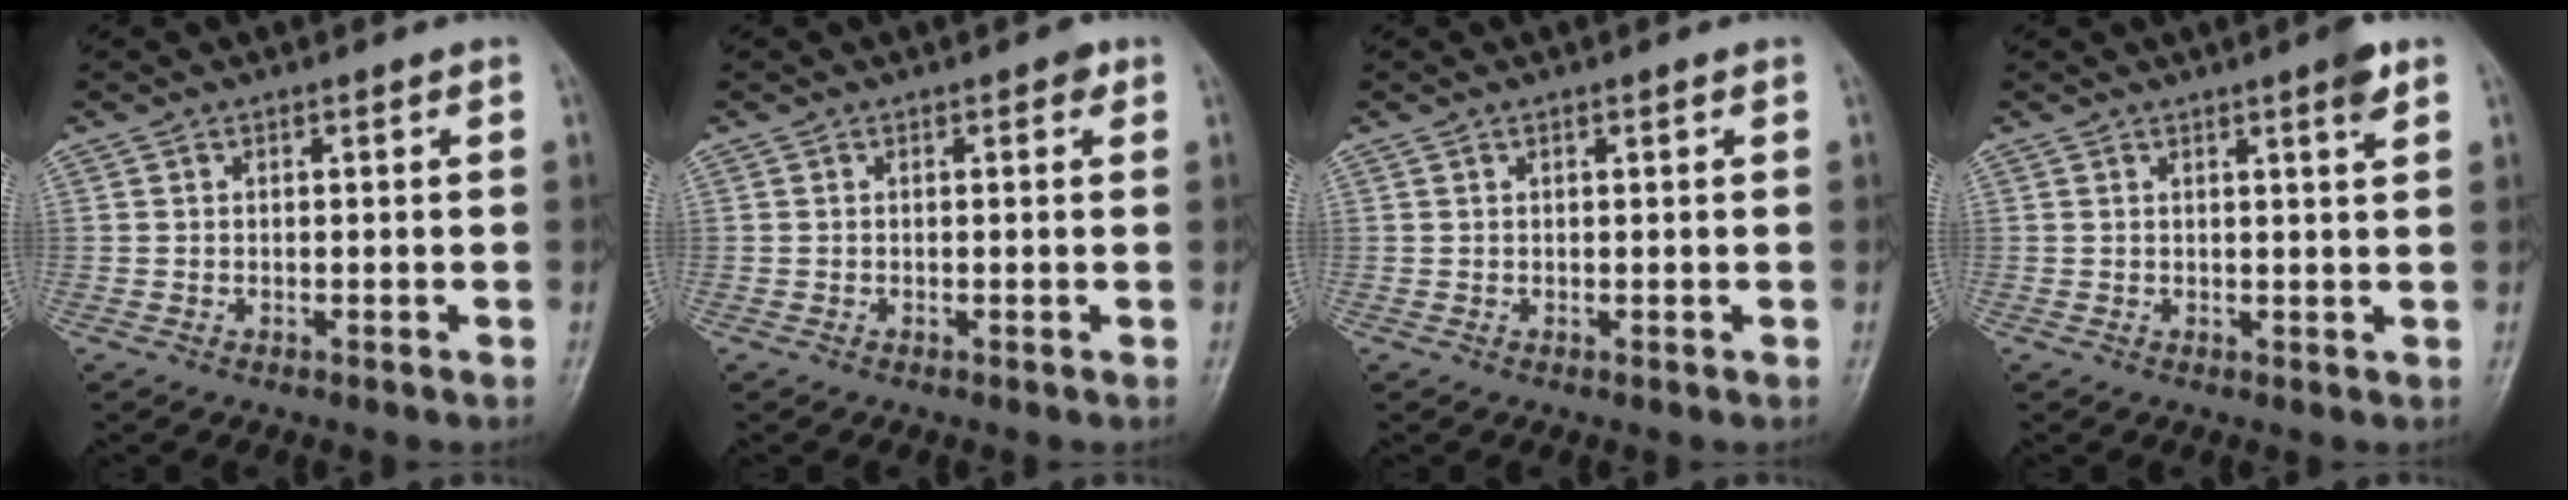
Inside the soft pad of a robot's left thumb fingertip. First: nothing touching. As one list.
[{"total": 1.2, "force": [0.5, 0.7, 0.8], "torque": [-0.003, 0.000, 0.002]}, {"total": 0.8, "force": [0.5, 0.2, 0.6], "torque": [-0.008, 0.000, 0.007]}, {"total": 3.1, "force": [1.9, 0.2, 2.5], "torque": [-0.035, -0.010, 0.025]}]